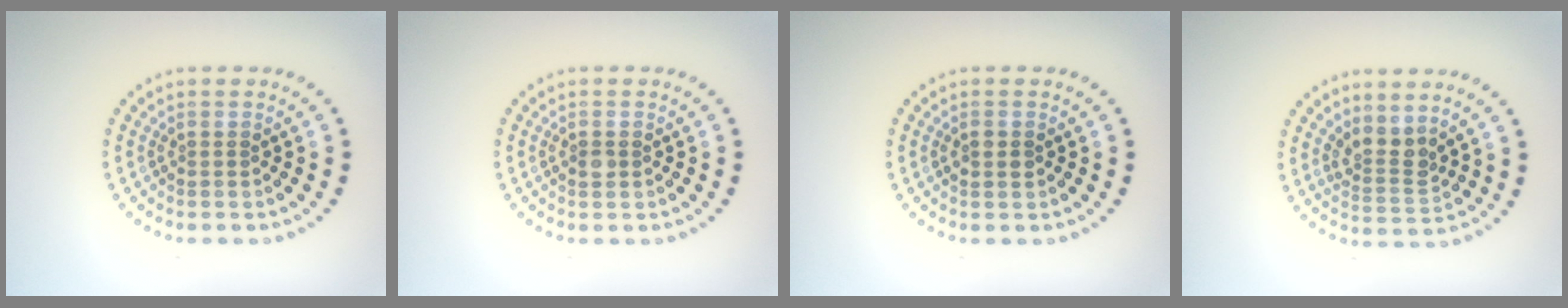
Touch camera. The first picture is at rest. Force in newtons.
{"total": 0.8, "press": 0.8, "slide": 0.1}
{"total": 1.0, "press": 1.0, "slide": 0.1}
{"total": 2.7, "press": 2.0, "slide": 1.8}